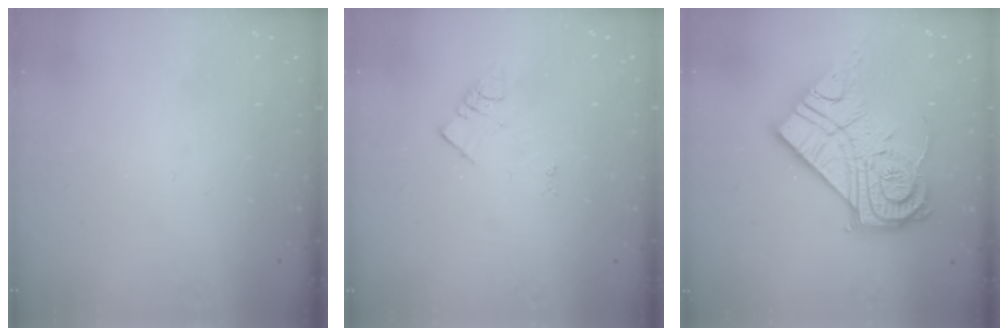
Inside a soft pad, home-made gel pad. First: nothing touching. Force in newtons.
{"total": 4.5, "press": 4.5, "slide": 0.5}
{"total": 23.3, "press": 23.3, "slide": 1.7}